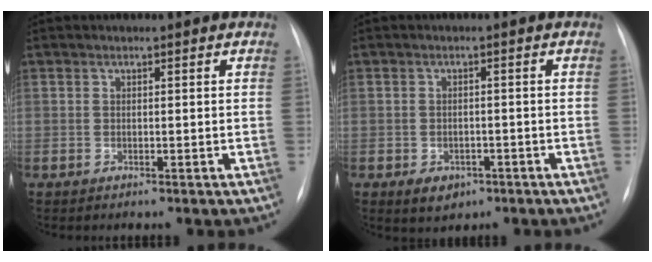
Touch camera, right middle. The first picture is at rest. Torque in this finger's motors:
{"motor_torque": [0.40, -0.52, 0.06, 0.00]}